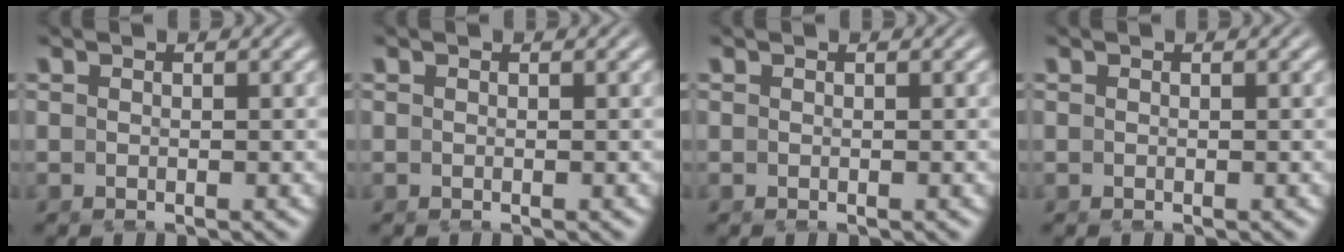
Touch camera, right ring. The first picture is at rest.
{"total": 0.0}
{"total": 0.0}
{"total": 0.0}